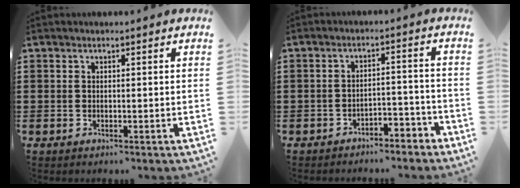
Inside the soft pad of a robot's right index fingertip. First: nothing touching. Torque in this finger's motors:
{"motor_torque": [1.03, 1.11, 0.19, 0.00]}